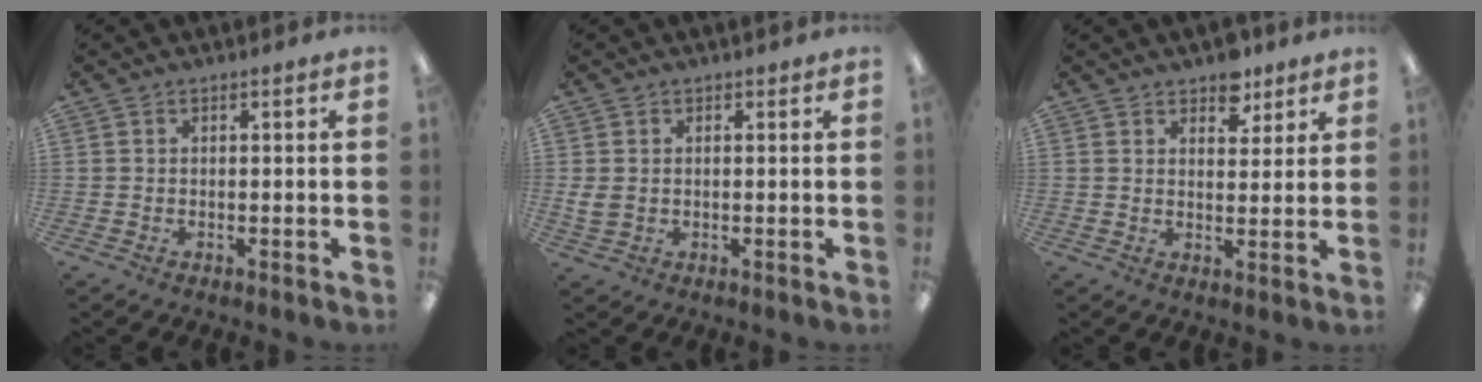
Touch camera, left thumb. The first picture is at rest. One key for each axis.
{"total": 3.4, "fx": 0.6, "fy": 2.9, "fz": 1.7, "tx": -0.024, "ty": 0.003, "tz": 0.010}
{"total": 5.8, "fx": 4.5, "fy": 3.2, "fz": 1.9, "tx": -0.010, "ty": -0.023, "tz": 0.077}